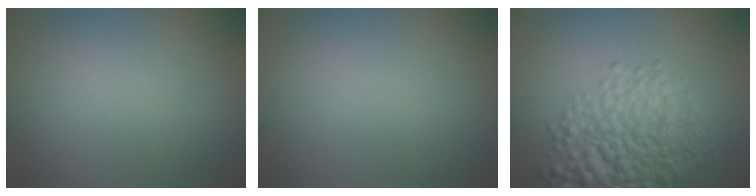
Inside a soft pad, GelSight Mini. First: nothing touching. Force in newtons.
{"total": 0.0}
{"total": 7.5, "press": 7.5, "slide": 0.2}